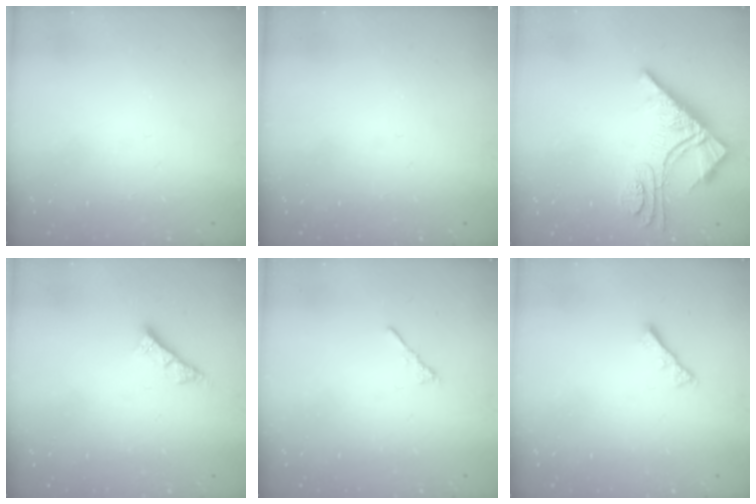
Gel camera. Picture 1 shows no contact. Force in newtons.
{"total": 0.0}
{"total": 11.3, "press": 11.2, "slide": 1.2}
{"total": 4.8, "press": 4.8, "slide": 0.3}
{"total": 2.3, "press": 2.2, "slide": 0.6}
{"total": 2.8, "press": 2.8, "slide": 0.6}